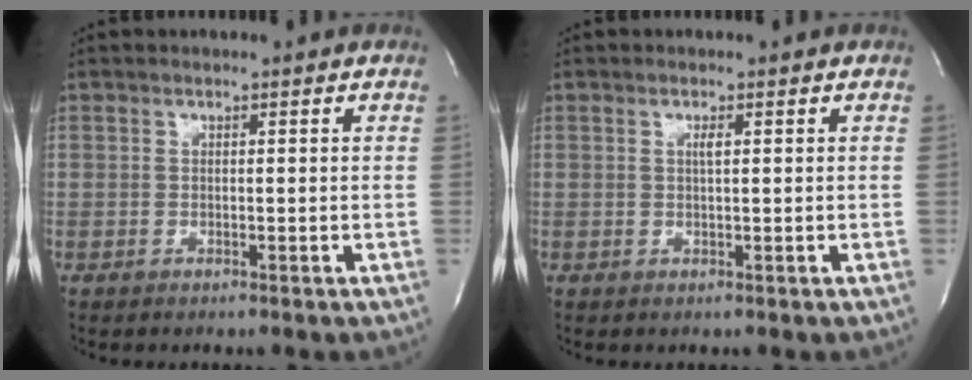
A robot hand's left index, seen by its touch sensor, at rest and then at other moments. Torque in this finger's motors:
{"motor_torque": [-0.21, 0.15, -0.02, 0.00]}